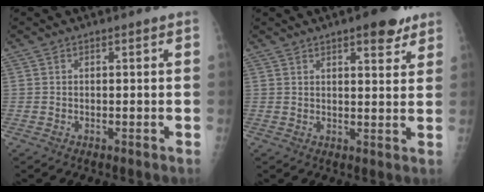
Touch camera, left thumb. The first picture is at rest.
{"total": 7.1, "force": [4.3, 2.5, 5.0], "torque": [-0.046, -0.018, 0.052]}